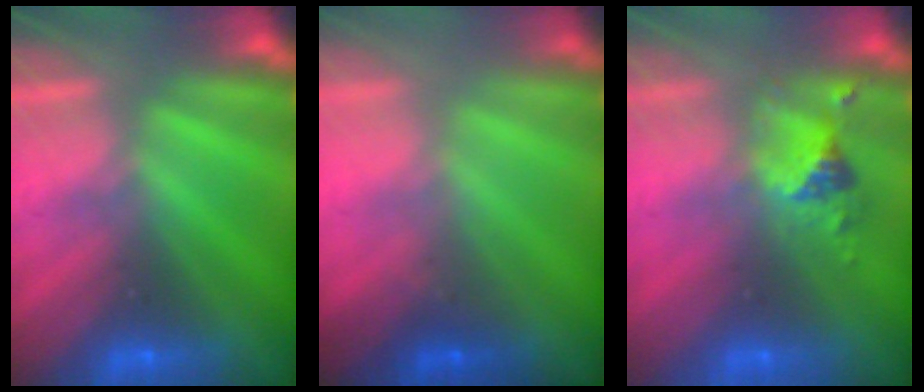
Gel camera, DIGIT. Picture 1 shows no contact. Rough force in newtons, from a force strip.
{"total": 1.5}
{"total": 2.5}